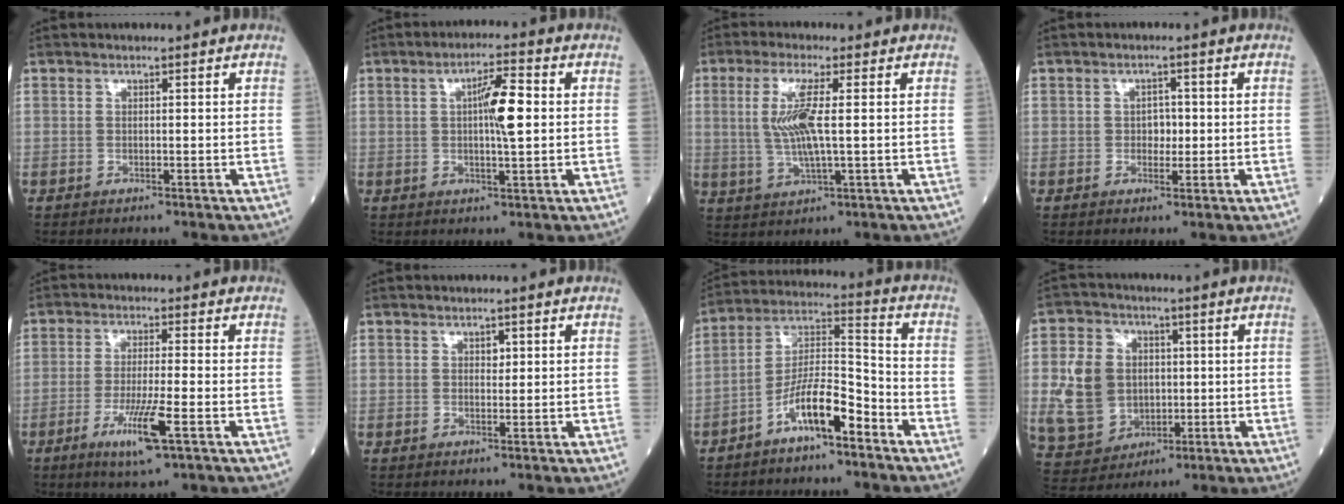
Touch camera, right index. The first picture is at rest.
{"total": 6.5, "force": [0.7, 0.8, 6.4], "torque": [-0.106, 0.008, 0.010]}
{"total": 7.1, "force": [1.0, 0.8, 7.0], "torque": [-0.156, -0.002, 0.019]}
{"total": 2.2, "force": [-0.1, 1.5, 1.6], "torque": [-0.018, 0.003, -0.001]}
{"total": 7.8, "force": [-3.4, 0.0, 7.0], "torque": [-0.132, -0.019, -0.060]}
{"total": 1.1, "force": [0.4, 0.7, 0.7], "torque": [-0.007, -0.002, 0.006]}
{"total": 10.2, "force": [-6.1, 2.2, 7.9], "torque": [-0.154, 0.014, -0.114]}
{"total": 11.6, "force": [0.1, 9.6, 6.4], "torque": [-0.160, 0.024, 0.017]}